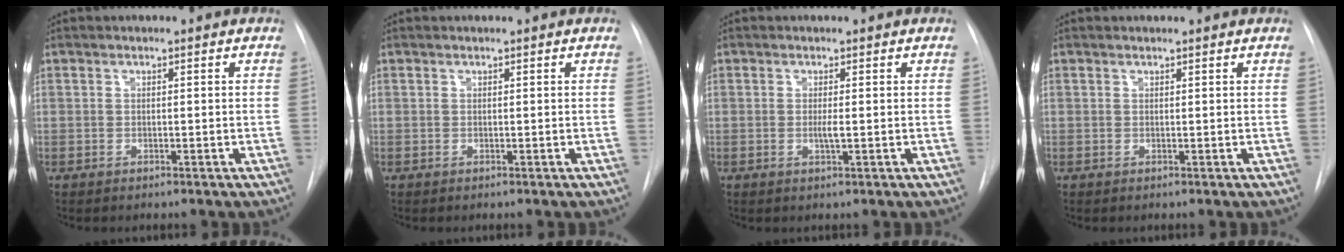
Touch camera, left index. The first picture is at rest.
{"total": 0.0}
{"total": 1.2, "force": [0.0, 0.0, 1.2], "torque": [-0.029, -0.002, 0.001]}
{"total": 1.4, "force": [1.4, 0.1, 0.3], "torque": [-0.009, 0.012, 0.018]}